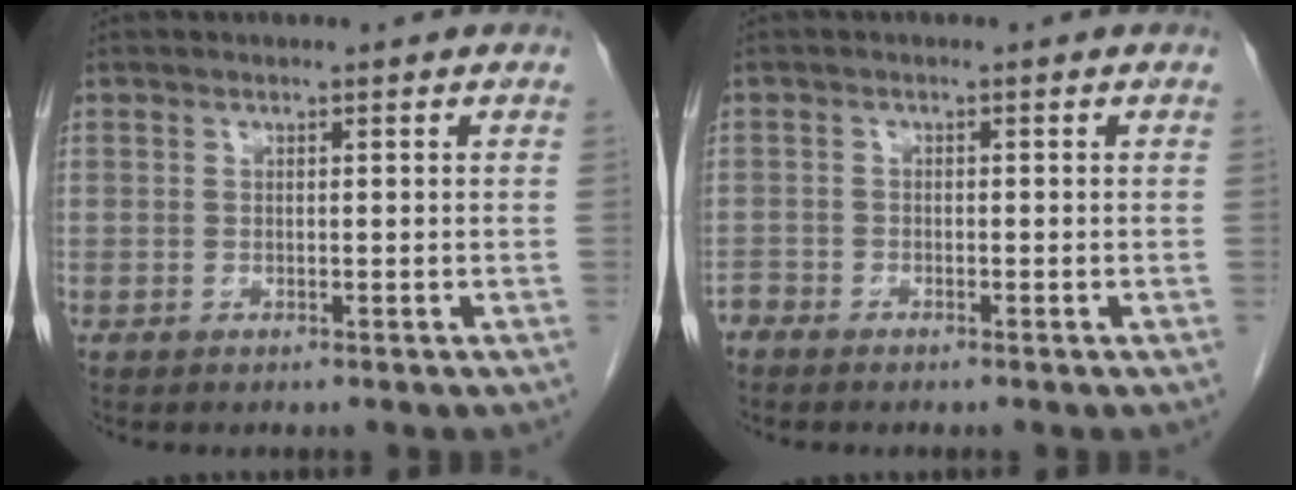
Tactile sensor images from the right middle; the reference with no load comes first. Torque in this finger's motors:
{"motor_torque": [0.19, -0.17, 0.02, 0.00]}